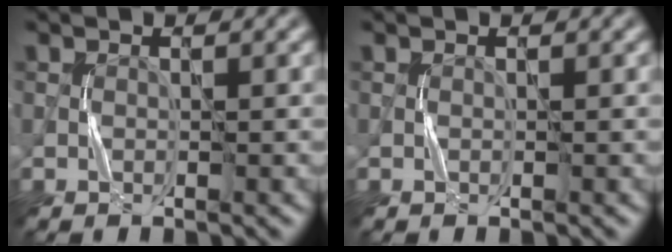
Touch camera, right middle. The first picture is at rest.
{"total": 0.0}